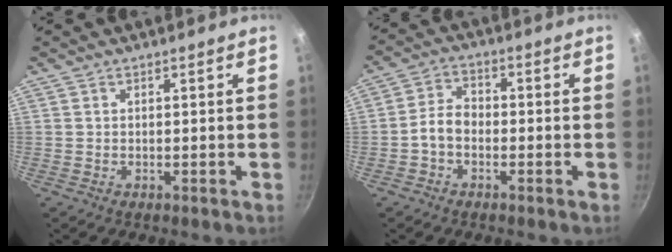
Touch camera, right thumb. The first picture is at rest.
{"total": 4.8, "force": [-1.6, 3.4, 3.0], "torque": [-0.047, 0.027, -0.041]}